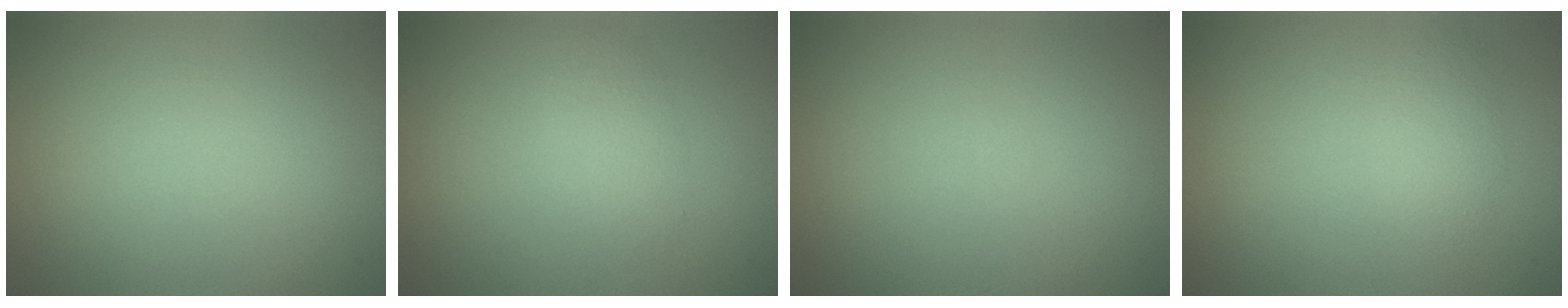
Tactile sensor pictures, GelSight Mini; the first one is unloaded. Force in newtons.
{"total": 1.9, "press": 1.9, "slide": 0.1}
{"total": 0.0}
{"total": 1.6, "press": 1.6, "slide": 0.1}